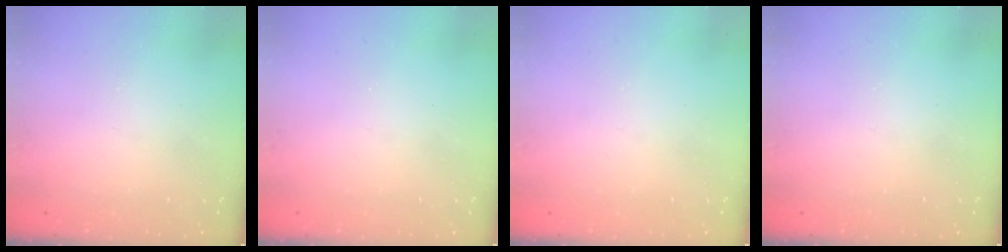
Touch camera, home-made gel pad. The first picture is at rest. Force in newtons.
{"total": 0.0}
{"total": 0.0}
{"total": 0.0}